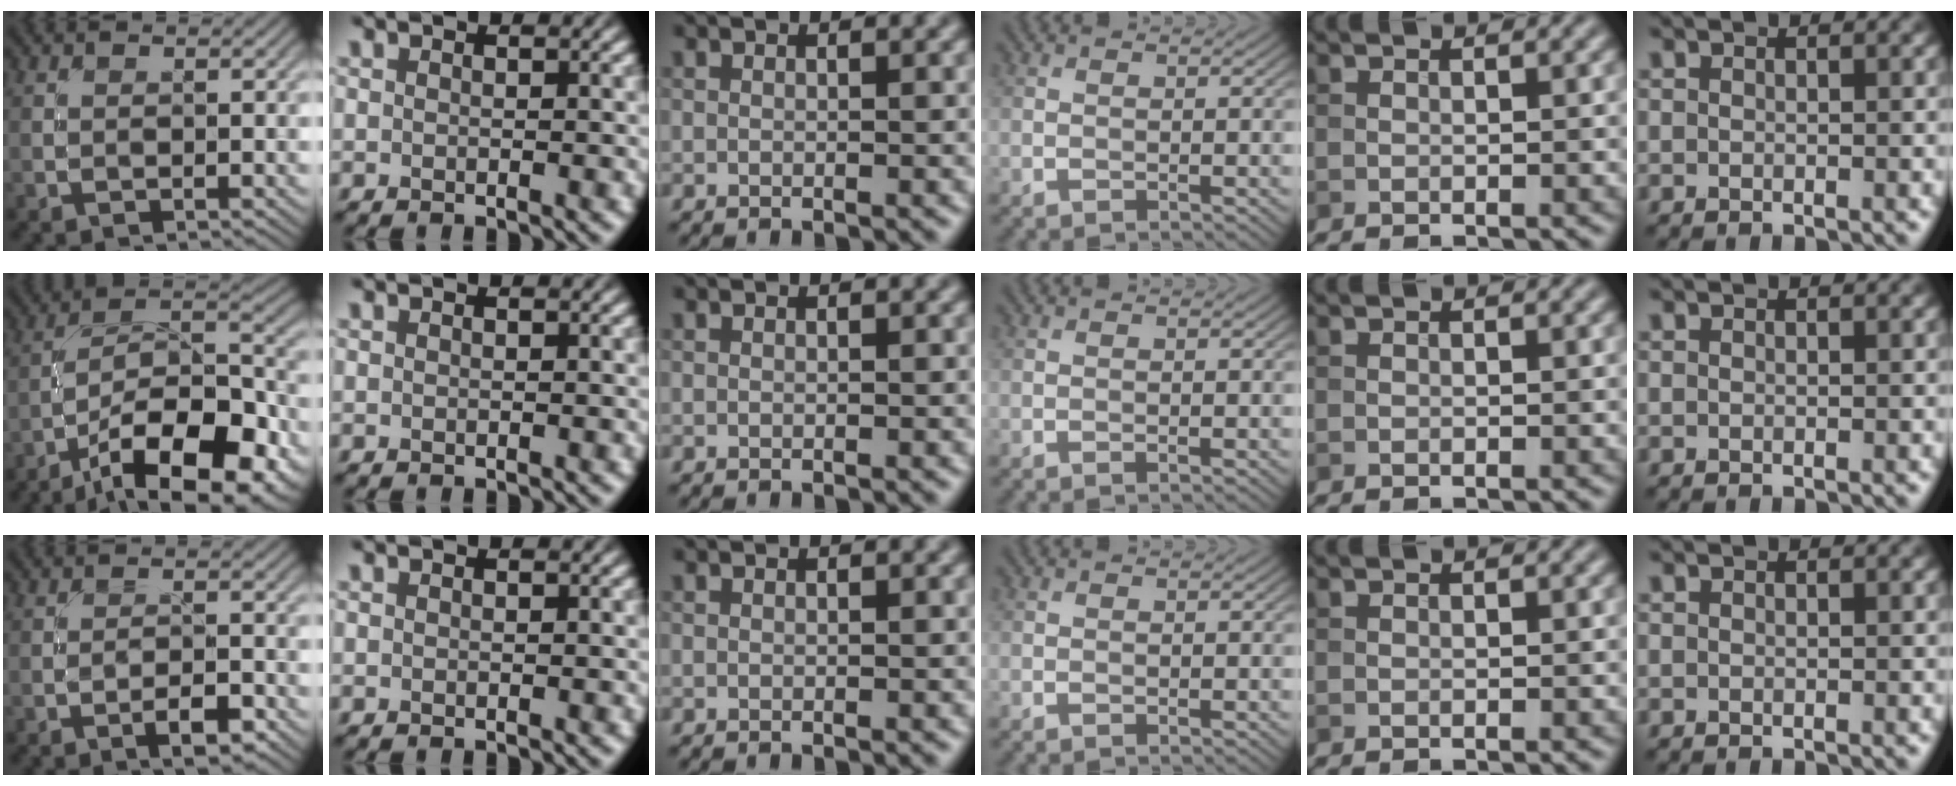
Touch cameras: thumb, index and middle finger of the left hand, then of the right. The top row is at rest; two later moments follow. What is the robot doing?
{"motion": "screw", "object": "medicine bottle"}